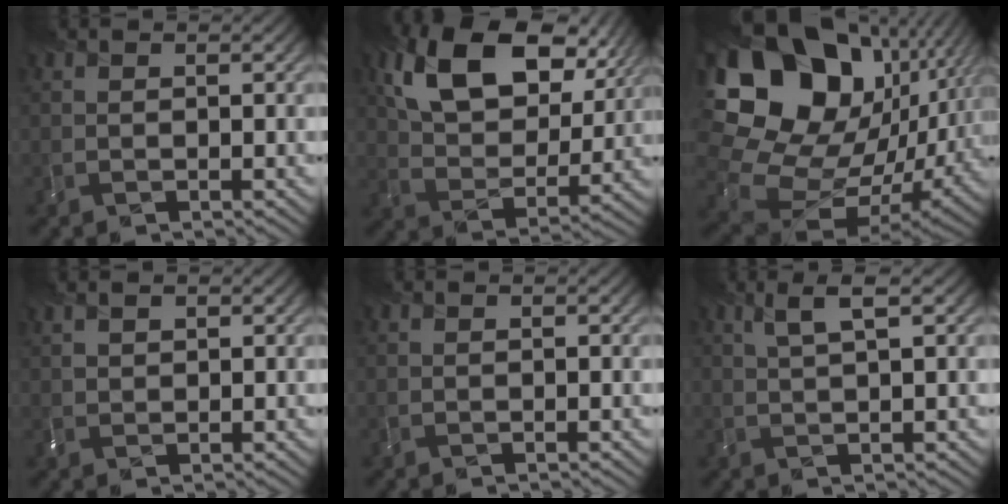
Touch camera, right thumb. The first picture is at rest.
{"total": 14.1, "force": [6.5, 8.4, 9.3], "torque": [-0.178, 0.008, 0.118]}
{"total": 21.6, "force": [5.6, 15.8, 13.5], "torque": [-0.311, -0.014, 0.136]}
{"total": 1.8, "force": [1.3, 0.9, 0.8], "torque": [-0.024, 0.005, 0.032]}
{"total": 0.0}
{"total": 2.9, "force": [1.4, 0.4, 2.5], "torque": [-0.045, 0.007, 0.028]}